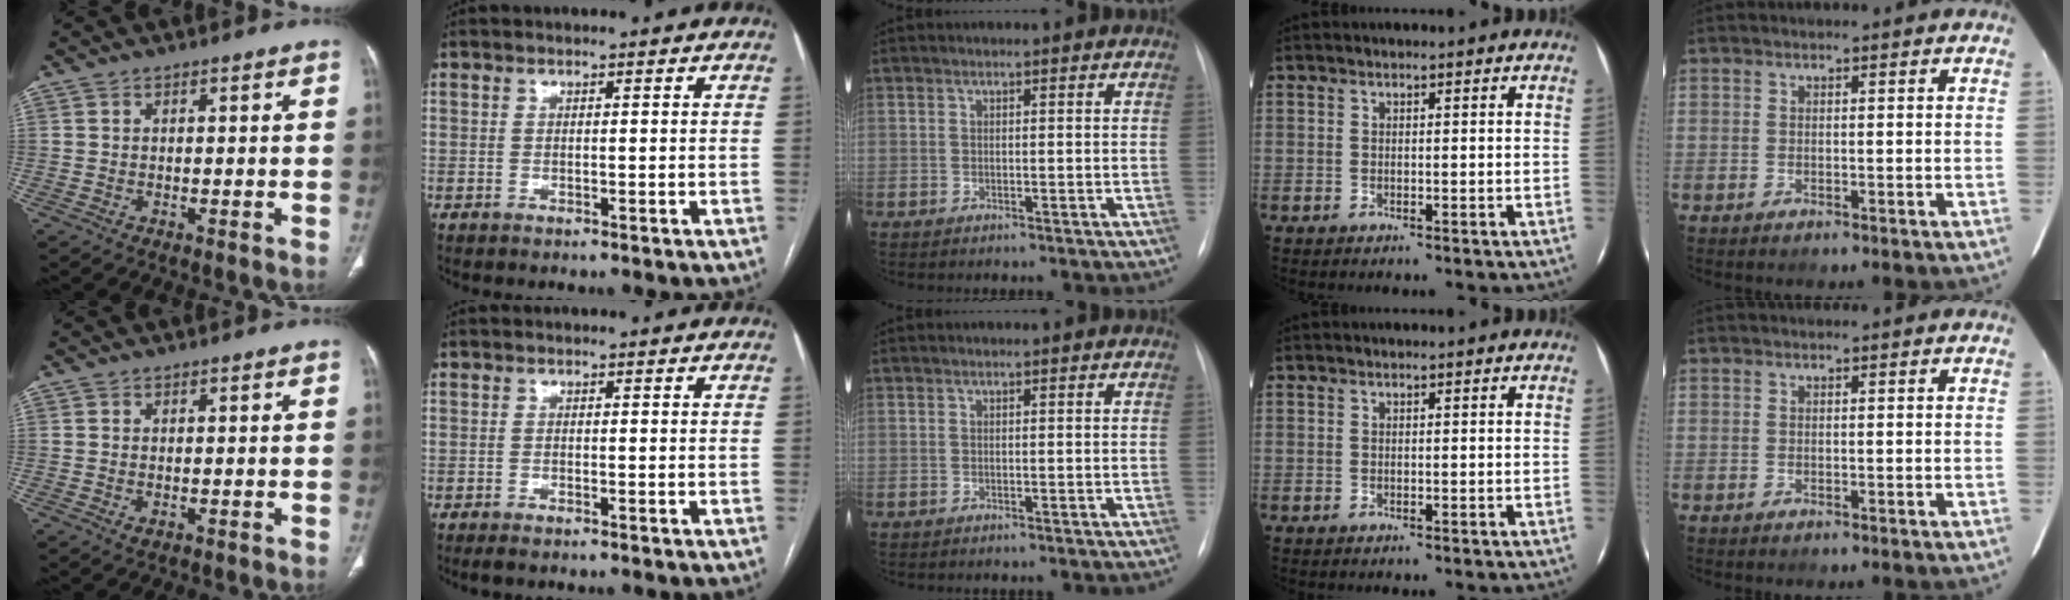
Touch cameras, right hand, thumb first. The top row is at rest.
{"thumb": {"total": 1.0, "force": [-0.3, 0.5, 0.8], "torque": [-0.016, -0.004, -0.002]}, "index": {"total": 1.5, "force": [-1.3, 0.3, 0.8], "torque": [-0.016, -0.003, -0.017]}}